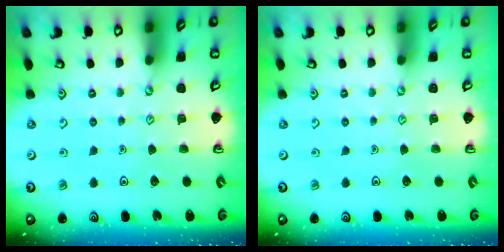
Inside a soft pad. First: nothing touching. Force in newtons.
{"total": 0.0}